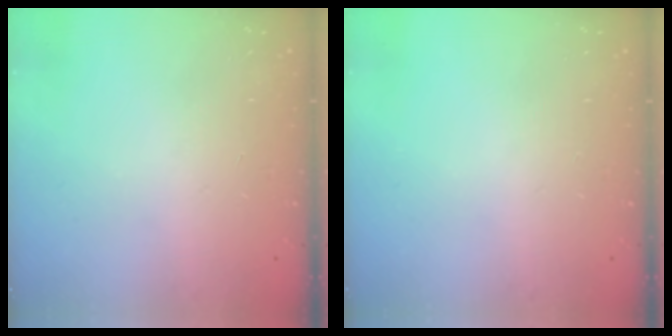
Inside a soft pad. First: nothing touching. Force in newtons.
{"total": 0.0}